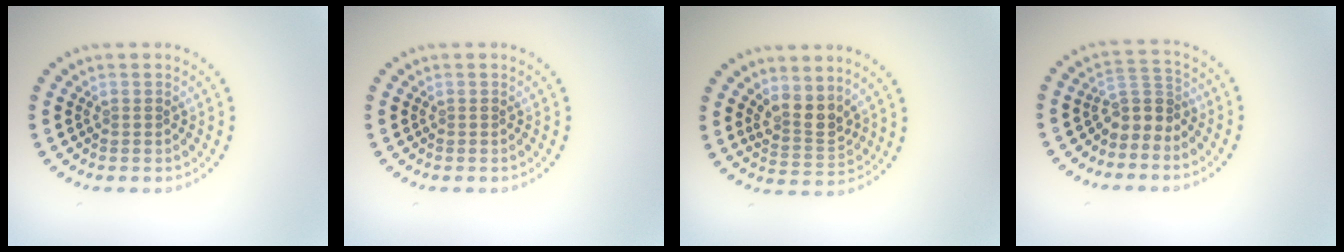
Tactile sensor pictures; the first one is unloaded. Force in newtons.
{"total": 0.0}
{"total": 2.7, "press": 2.3, "slide": 1.5}
{"total": 2.8, "press": 2.0, "slide": 2.0}